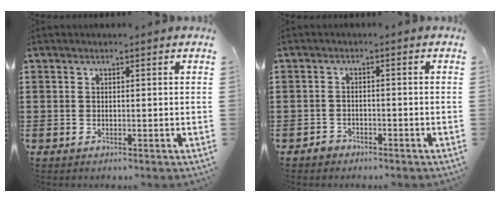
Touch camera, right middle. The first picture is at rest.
{"total": 1.7, "force": [-1.5, 0.8, 0.1], "torque": [-0.008, 0.003, -0.033]}